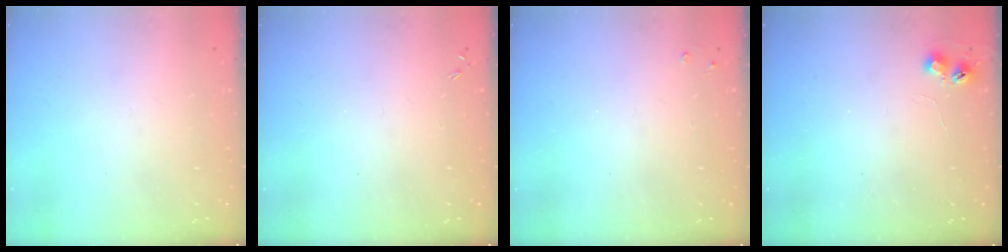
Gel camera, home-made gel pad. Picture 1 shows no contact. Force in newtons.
{"total": 0.0}
{"total": 1.9, "press": 1.8, "slide": 0.4}
{"total": 4.4, "press": 4.4, "slide": 0.5}